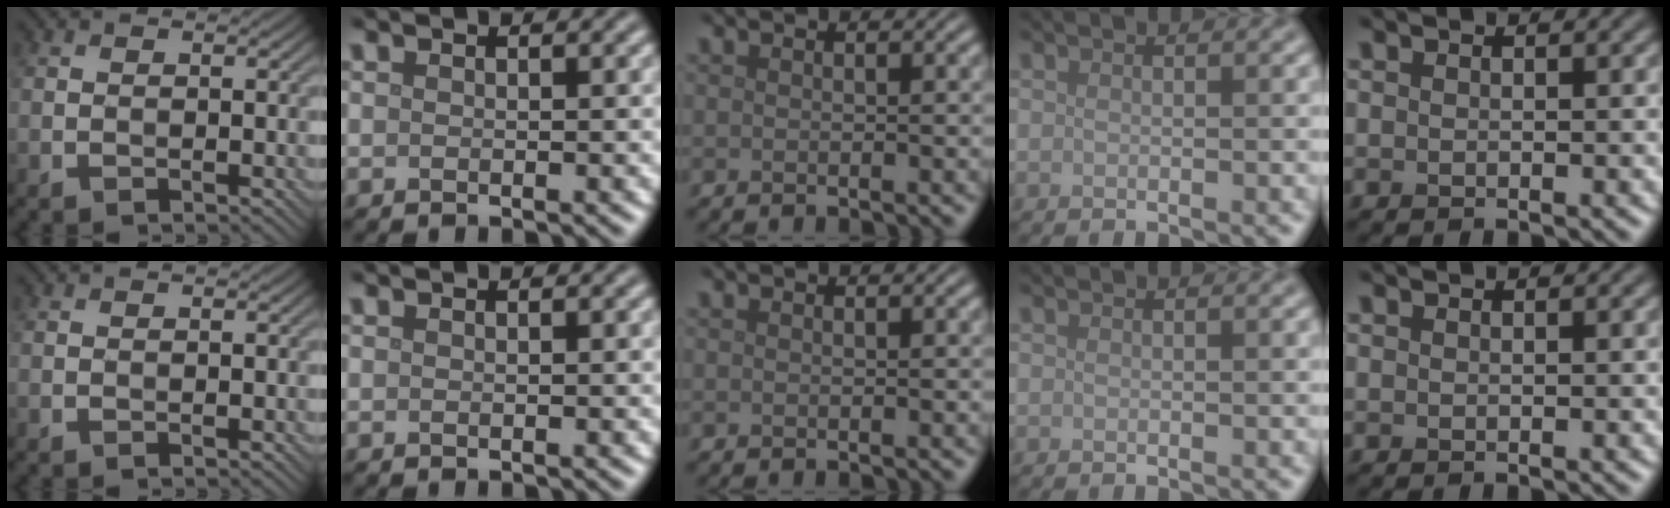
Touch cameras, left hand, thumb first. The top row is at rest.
{}